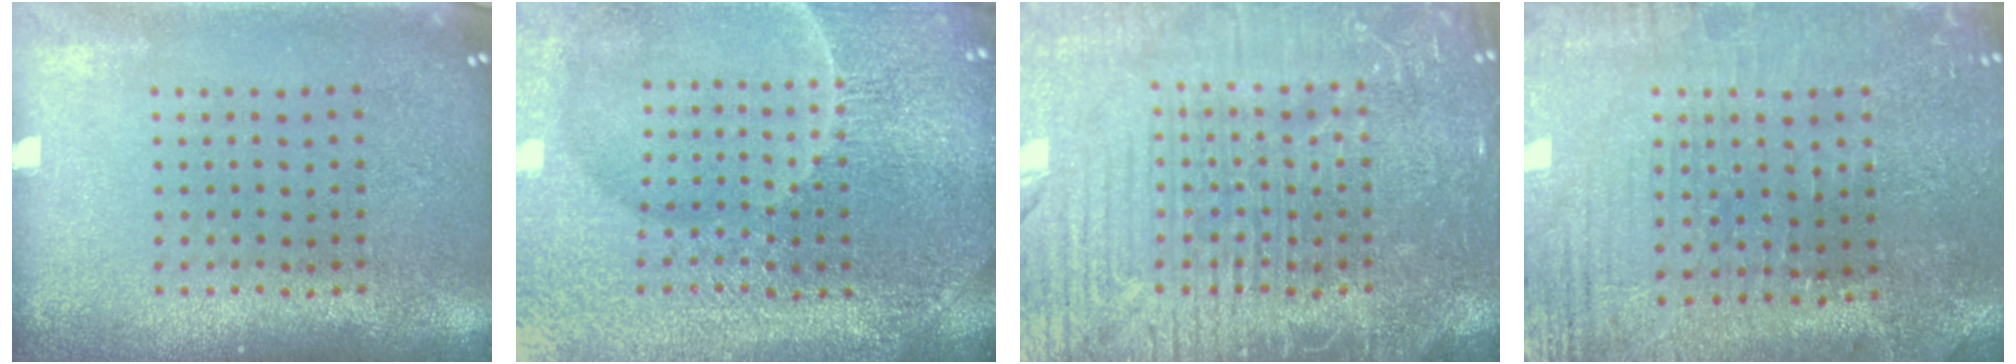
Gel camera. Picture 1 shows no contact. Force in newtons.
{"total": 5.8, "press": 5.3, "slide": 2.3}
{"total": 6.9, "press": 6.9, "slide": 0.9}
{"total": 0.9, "press": 0.8, "slide": 0.4}